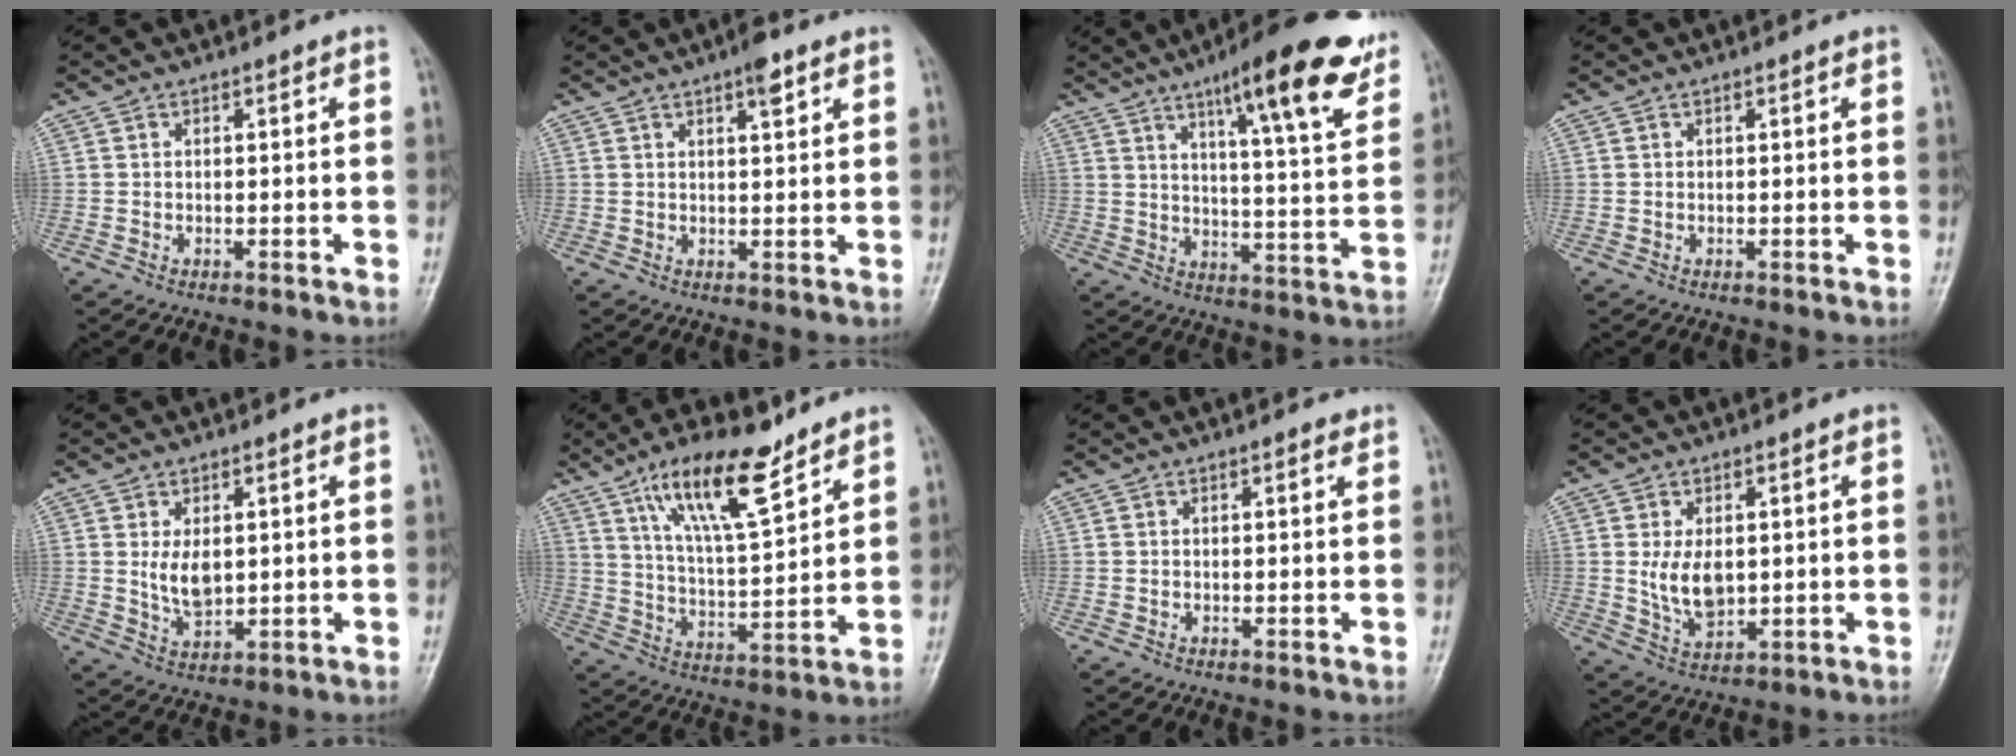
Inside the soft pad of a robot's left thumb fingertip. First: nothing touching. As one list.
[{"total": 3.9, "force": [2.3, 1.1, 2.9], "torque": [-0.038, -0.007, 0.032]}, {"total": 19.4, "force": [12.1, 3.9, 14.7], "torque": [-0.178, -0.050, 0.172]}, {"total": 0.0}, {"total": 5.6, "force": [1.1, 3.3, 4.4], "torque": [-0.065, -0.015, 0.028]}, {"total": 15.0, "force": [9.8, 4.4, 10.5], "torque": [-0.165, -0.049, 0.179]}, {"total": 1.0, "force": [0.7, 0.3, 0.7], "torque": [-0.009, -0.003, 0.009]}, {"total": 7.2, "force": [0.8, 4.5, 5.6], "torque": [-0.088, -0.015, 0.027]}]